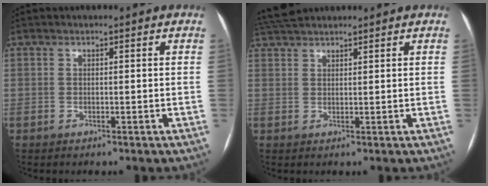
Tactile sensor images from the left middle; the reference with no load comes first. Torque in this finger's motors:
{"motor_torque": [0.00, -0.26, 0.02, 0.03]}